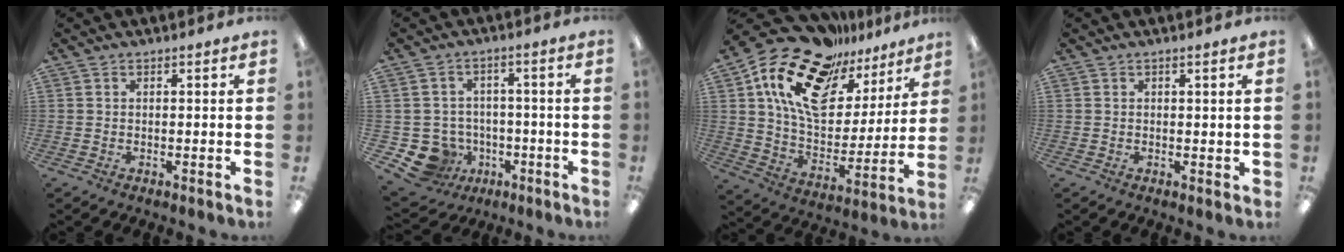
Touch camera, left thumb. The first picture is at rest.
{"total": 8.4, "force": [-3.5, 7.3, 2.2], "torque": [-0.068, 0.018, -0.056]}
{"total": 21.6, "force": [13.9, 11.4, 12.0], "torque": [-0.228, -0.084, 0.245]}
{"total": 0.6, "force": [0.5, 0.3, 0.1], "torque": [-0.001, -0.003, 0.010]}